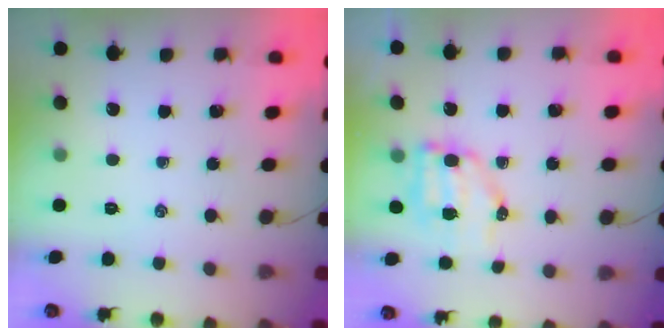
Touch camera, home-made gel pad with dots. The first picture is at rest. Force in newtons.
{"total": 7.6, "press": 7.5, "slide": 1.2}